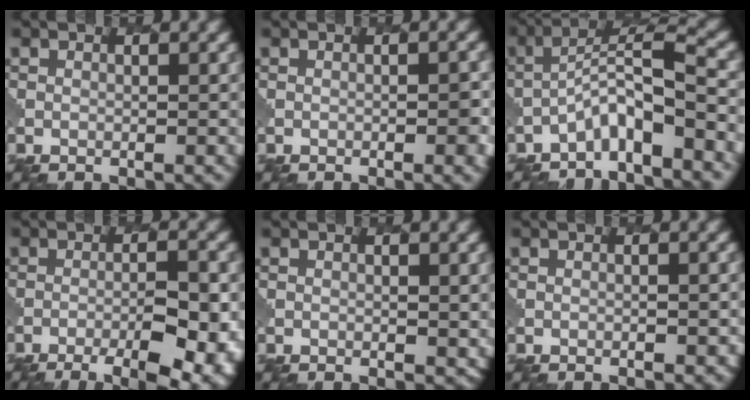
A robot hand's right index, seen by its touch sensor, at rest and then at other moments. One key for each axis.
{"total": 1.9, "fx": -0.4, "fy": 0.6, "fz": 1.7, "tx": -0.018, "ty": 0.004, "tz": -0.004}
{"total": 4.9, "fx": -3.0, "fy": 0.8, "fz": 3.8, "tx": -0.070, "ty": 0.014, "tz": -0.062}
{"total": 8.6, "fx": -4.3, "fy": 2.5, "fz": 7.0, "tx": -0.102, "ty": -0.006, "tz": -0.054}
{"total": 1.5, "fx": 0.3, "fy": 0.9, "fz": 1.2, "tx": -0.013, "ty": -0.003, "tz": 0.007}
{"total": 0.8, "fx": -0.3, "fy": 0.5, "fz": 0.6, "tx": 0.000, "ty": 0.003, "tz": 0.003}